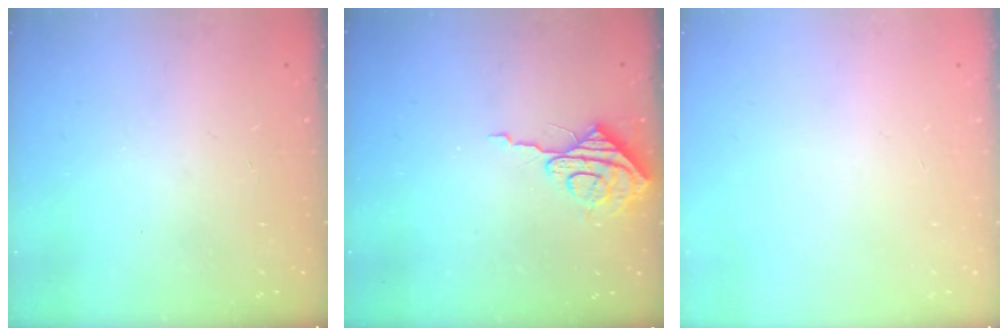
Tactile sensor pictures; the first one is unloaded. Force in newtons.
{"total": 8.2, "press": 8.1, "slide": 0.6}
{"total": 0.0}